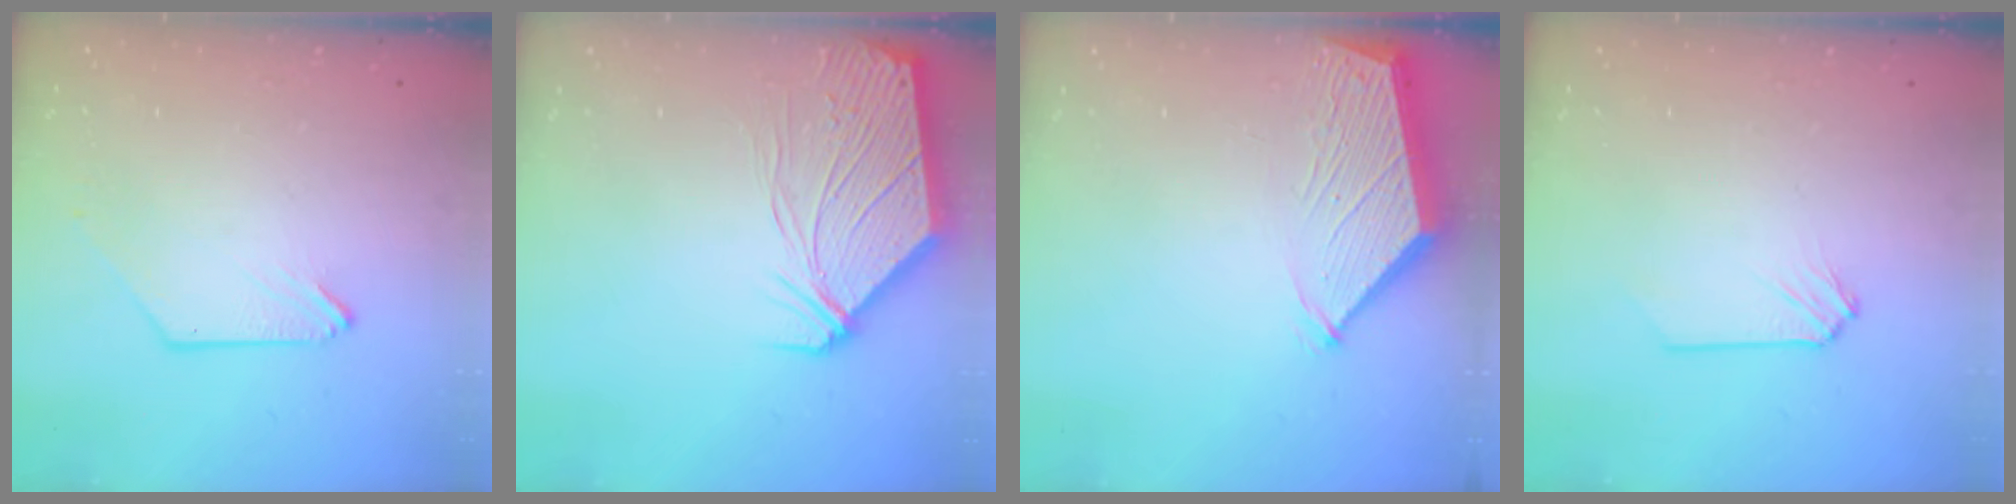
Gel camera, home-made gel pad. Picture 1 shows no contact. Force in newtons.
{"total": 11.3, "press": 11.1, "slide": 1.7}
{"total": 2.9, "press": 2.9, "slide": 0.4}
{"total": 0.0}